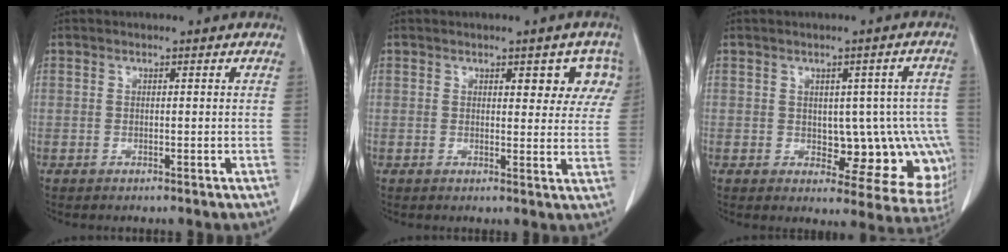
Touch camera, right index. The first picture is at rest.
{"total": 5.6, "force": [2.7, 2.7, 4.0], "torque": [-0.023, 0.006, 0.027]}
{"total": 11.8, "force": [-1.7, 6.5, 9.7], "torque": [-0.083, 0.019, -0.003]}